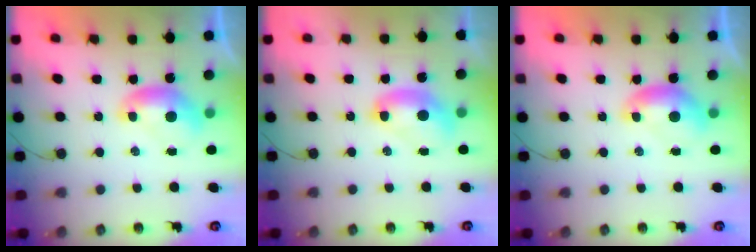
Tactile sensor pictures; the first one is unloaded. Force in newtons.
{"total": 2.5, "press": 2.5, "slide": 0.1}
{"total": 0.0}